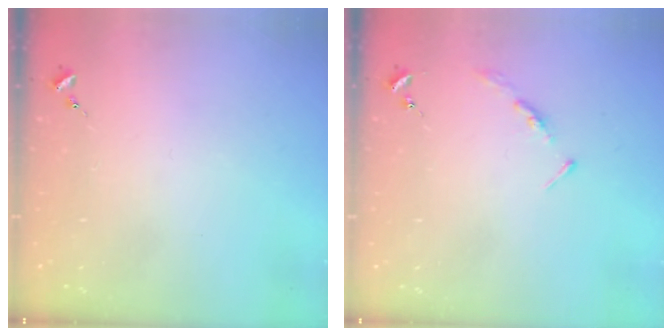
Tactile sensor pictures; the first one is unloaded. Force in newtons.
{"total": 3.5, "press": 3.5, "slide": 0.4}